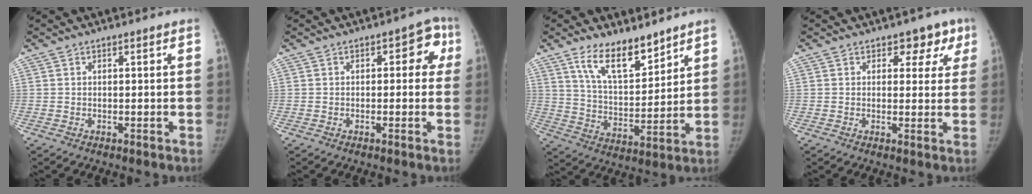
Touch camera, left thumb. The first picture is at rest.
{"total": 5.2, "force": [0.7, 3.2, 4.0], "torque": [-0.001, 0.015, -0.005]}
{"total": 12.0, "force": [8.7, 4.7, 6.8], "torque": [-0.090, -0.065, 0.166]}
{"total": 5.2, "force": [2.8, 3.7, 2.3], "torque": [0.017, -0.006, 0.028]}